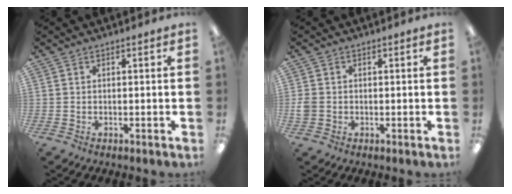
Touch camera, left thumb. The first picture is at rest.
{"total": 2.6, "force": [-0.3, 2.3, 1.1], "torque": [-0.017, 0.006, -0.005]}